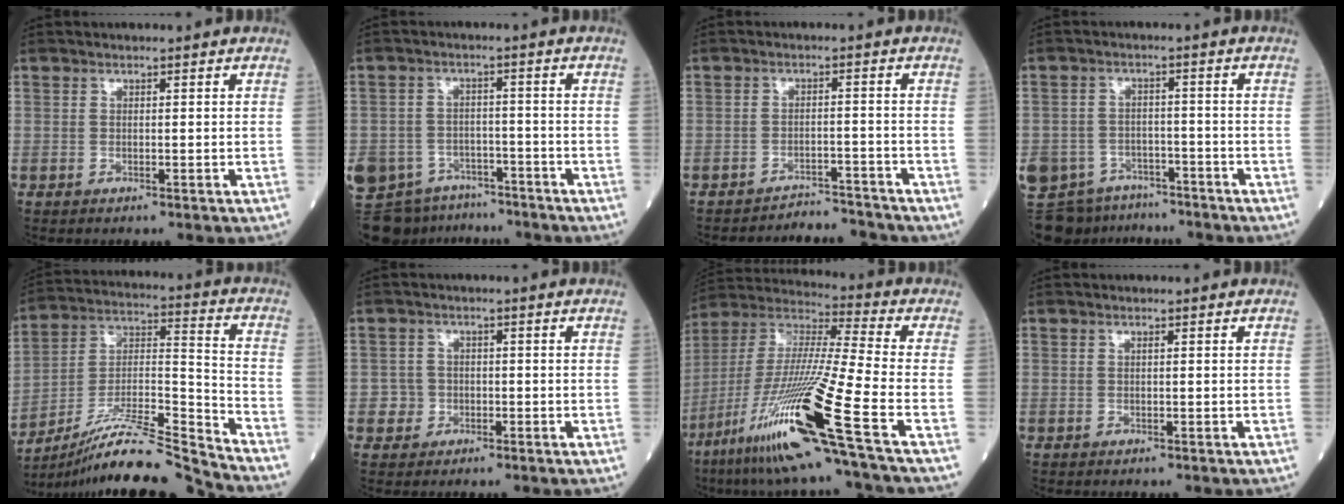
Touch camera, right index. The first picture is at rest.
{"total": 11.5, "force": [-8.5, 7.3, 2.7], "torque": [-0.062, 0.016, -0.119]}
{"total": 5.3, "force": [-5.2, 0.5, -1.0], "torque": [0.021, 0.008, -0.076]}
{"total": 10.8, "force": [-8.2, 6.7, 2.0], "torque": [-0.047, 0.016, -0.113]}
{"total": 16.3, "force": [-14.9, -1.8, 6.3], "torque": [-0.106, 0.027, -0.268]}
{"total": 2.3, "force": [-0.4, 2.3, -0.1], "torque": [0.013, 0.012, -0.012]}
{"total": 22.5, "force": [-11.2, -1.3, 19.4], "torque": [-0.406, -0.050, -0.218]}
{"total": 0.0}